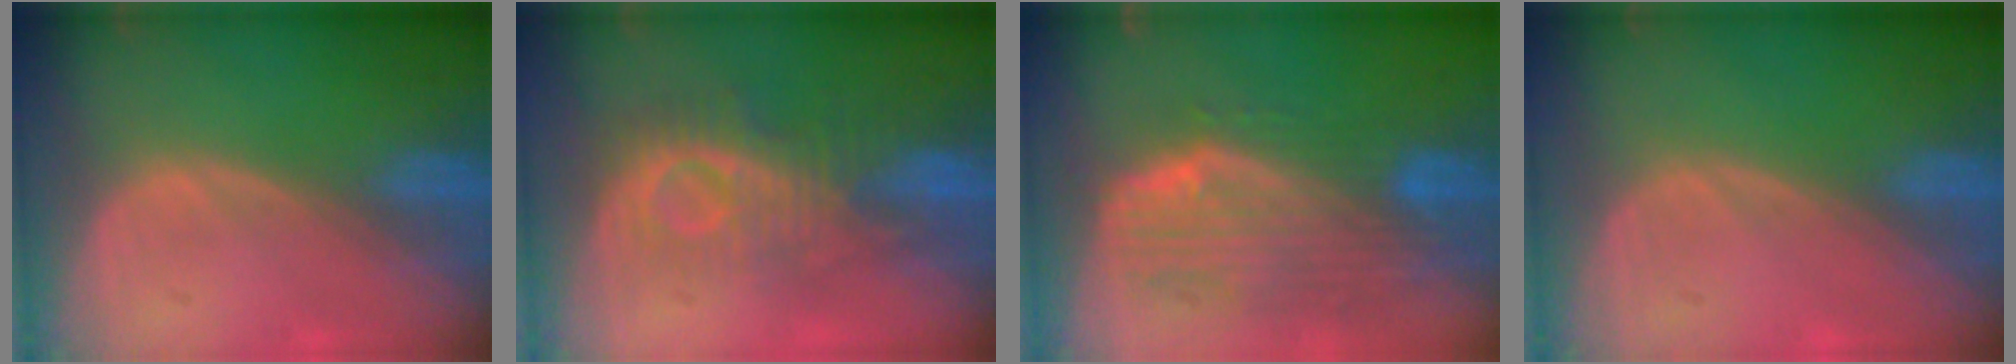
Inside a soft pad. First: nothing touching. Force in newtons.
{"total": 8.8, "press": 8.3, "slide": 2.8}
{"total": 10.5, "press": 9.0, "slide": 5.4}
{"total": 0.0}